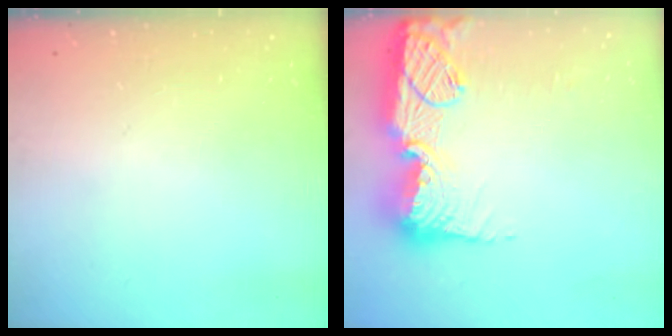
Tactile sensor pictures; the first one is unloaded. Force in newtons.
{"total": 21.2, "press": 21.2, "slide": 1.2}